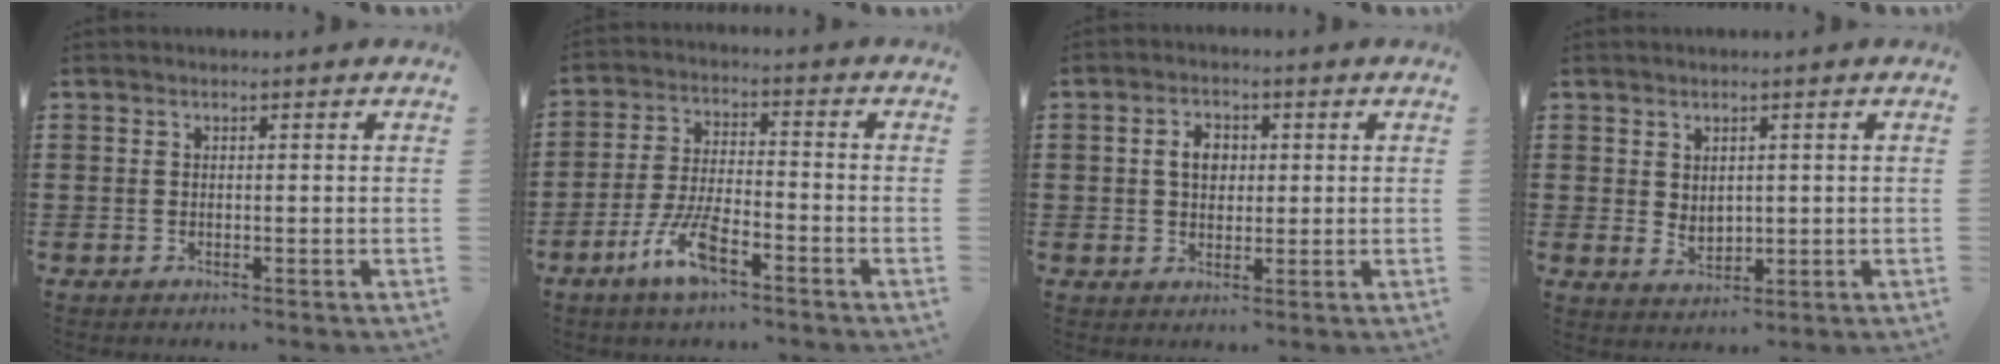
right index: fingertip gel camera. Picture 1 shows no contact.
{"total": 8.2, "force": [-4.8, 2.5, 6.2], "torque": [-0.143, -0.005, -0.090]}
{"total": 3.8, "force": [0.5, 2.8, 2.6], "torque": [-0.059, 0.013, 0.005]}
{"total": 2.4, "force": [1.3, 1.8, 1.0], "torque": [-0.024, 0.005, 0.025]}